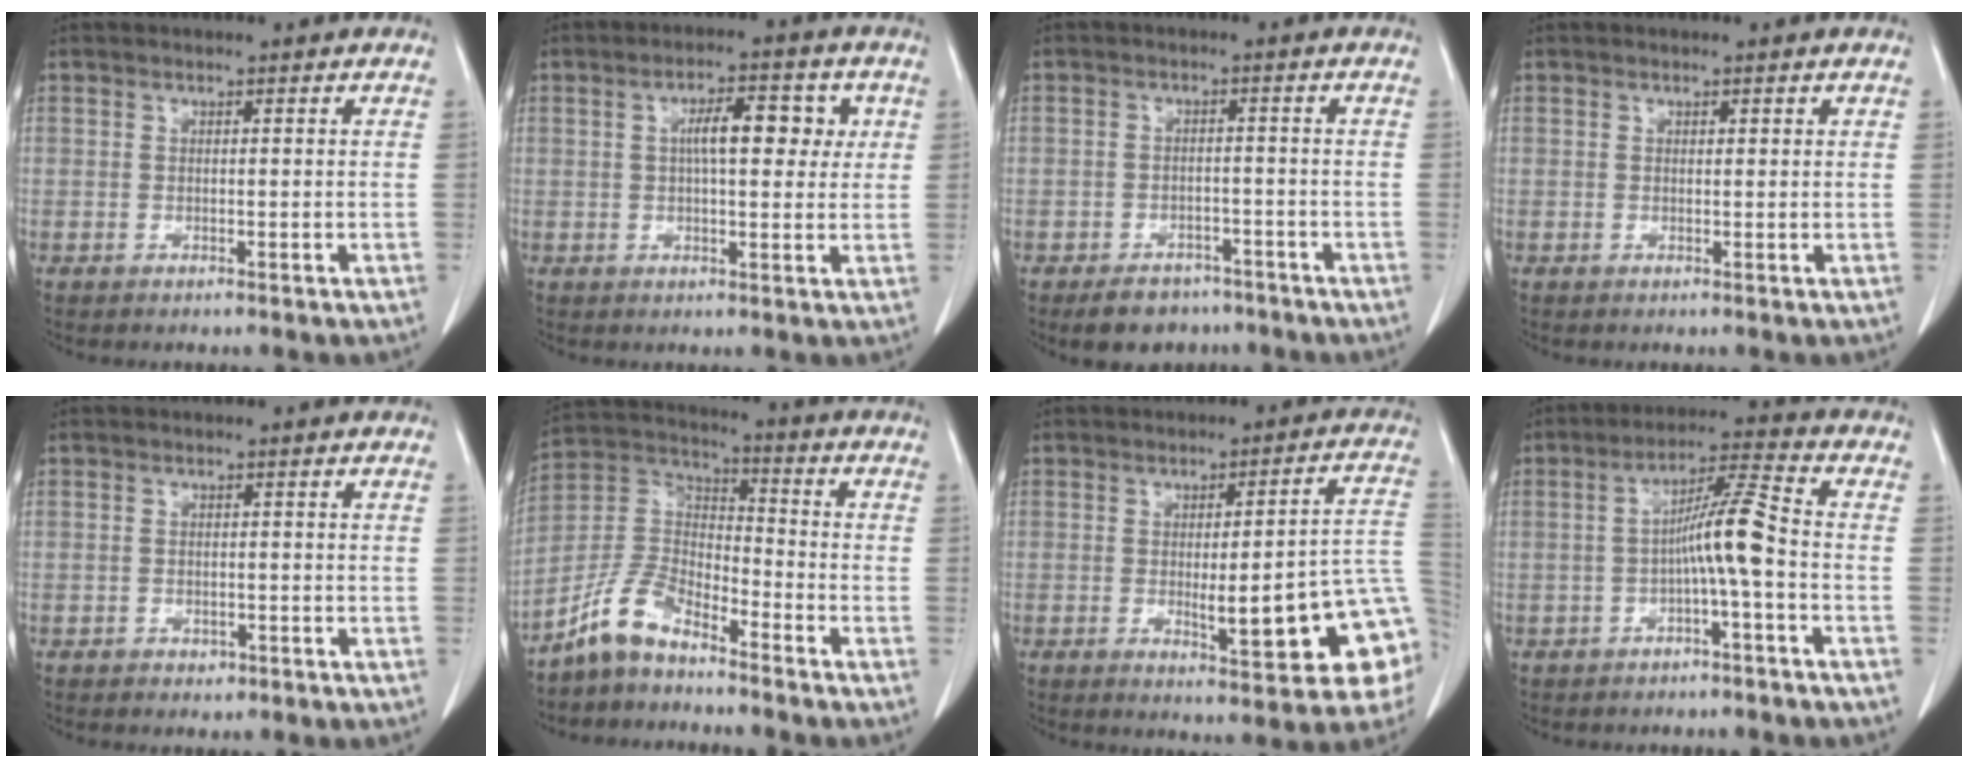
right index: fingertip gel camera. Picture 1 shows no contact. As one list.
[{"total": 7.5, "force": [1.8, 2.3, 6.9], "torque": [-0.109, 0.018, 0.027]}, {"total": 6.0, "force": [-4.6, 3.6, 1.5], "torque": [-0.018, 0.007, -0.066]}, {"total": 0.6, "force": [0.4, 0.2, 0.3], "torque": [-0.005, -0.002, 0.005]}, {"total": 1.4, "force": [-0.8, 1.0, 0.4], "torque": [-0.006, 0.003, -0.008]}, {"total": 8.8, "force": [-7.1, 3.2, 4.0], "torque": [-0.094, 0.020, -0.146]}, {"total": 15.7, "force": [-3.6, 2.5, 15.1], "torque": [-0.124, 0.022, -0.029]}, {"total": 7.1, "force": [-1.7, -0.5, 6.9], "torque": [-0.123, 0.018, -0.030]}]